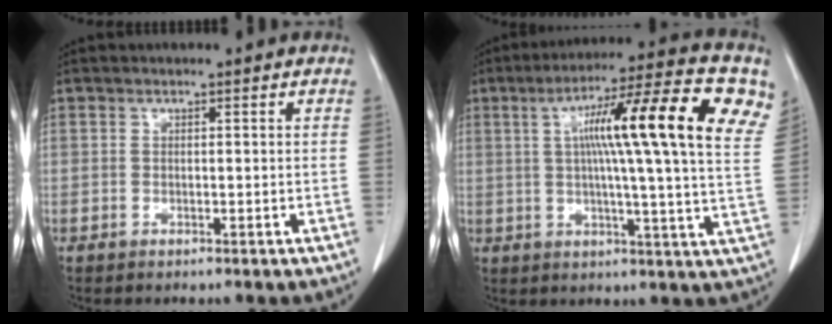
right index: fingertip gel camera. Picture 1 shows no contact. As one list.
[{"total": 20.3, "force": [6.5, 0.7, 19.2], "torque": [-0.272, 0.033, 0.082]}]